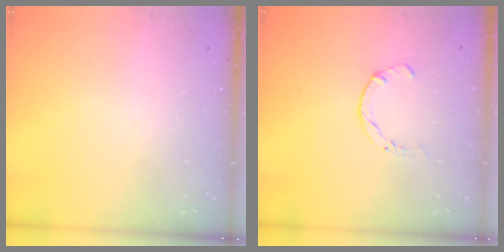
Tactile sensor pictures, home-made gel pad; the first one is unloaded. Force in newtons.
{"total": 0.0}